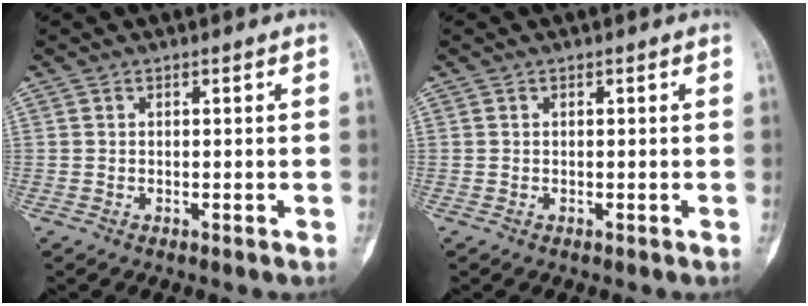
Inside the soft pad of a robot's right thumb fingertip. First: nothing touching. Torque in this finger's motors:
{"motor_torque": [0.09, -0.04, 0.08, -0.02, 0.00]}